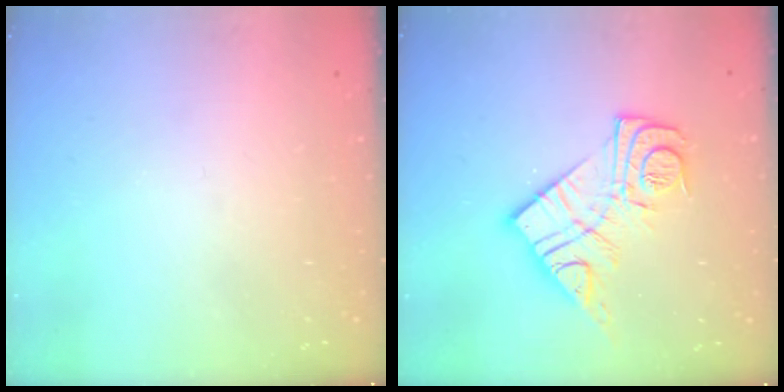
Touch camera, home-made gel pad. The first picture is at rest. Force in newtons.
{"total": 16.3, "press": 16.2, "slide": 1.4}